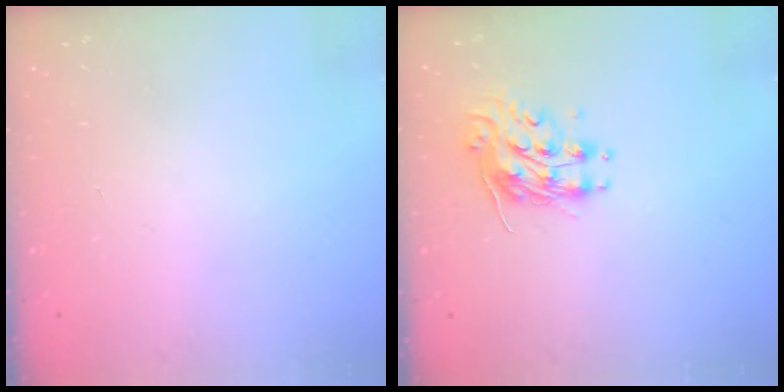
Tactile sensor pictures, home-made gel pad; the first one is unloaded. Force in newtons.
{"total": 8.9, "press": 8.9, "slide": 0.2}